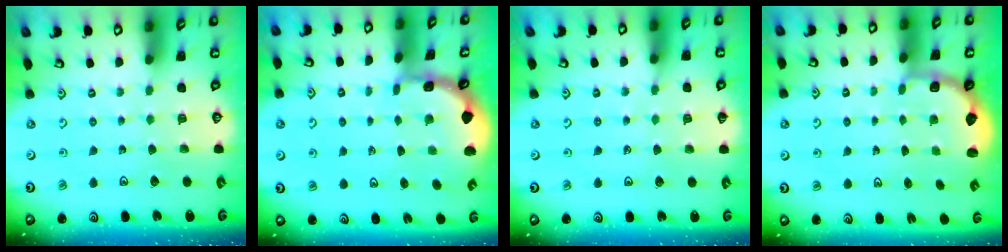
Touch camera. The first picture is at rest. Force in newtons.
{"total": 1.2, "press": 1.2, "slide": 0.1}
{"total": 3.0, "press": 2.9, "slide": 0.5}
{"total": 2.6, "press": 2.1, "slide": 1.5}